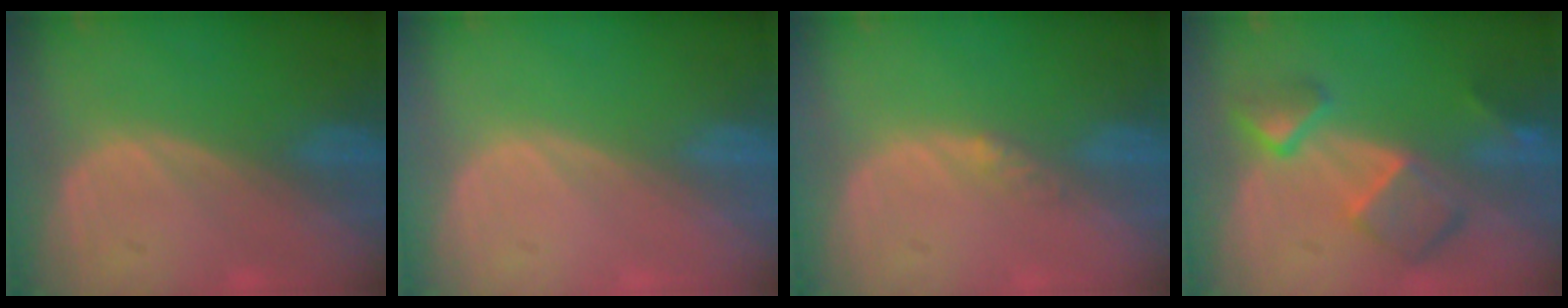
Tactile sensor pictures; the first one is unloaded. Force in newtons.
{"total": 0.0}
{"total": 1.6, "press": 1.3, "slide": 0.9}
{"total": 7.9, "press": 6.8, "slide": 3.9}